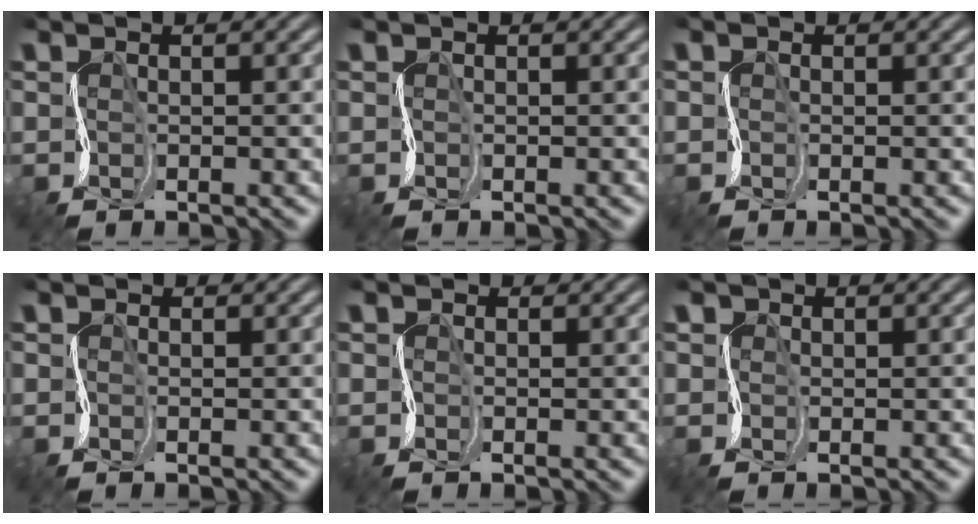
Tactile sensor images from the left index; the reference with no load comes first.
{"total": 0.0}
{"total": 0.0}
{"total": 0.6, "force": [0.3, 0.5, 0.1], "torque": [-0.006, 0.002, -0.008]}
{"total": 0.9, "force": [0.4, 0.8, 0.3], "torque": [-0.009, 0.004, -0.011]}
{"total": 1.4, "force": [0.4, 1.2, 0.5], "torque": [-0.005, 0.011, -0.009]}